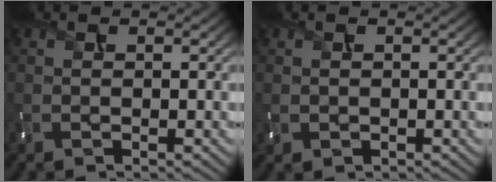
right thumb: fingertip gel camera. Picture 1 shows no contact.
{"total": 0.8, "force": [-0.1, 0.8, 0.2], "torque": [-0.007, -0.007, 0.001]}